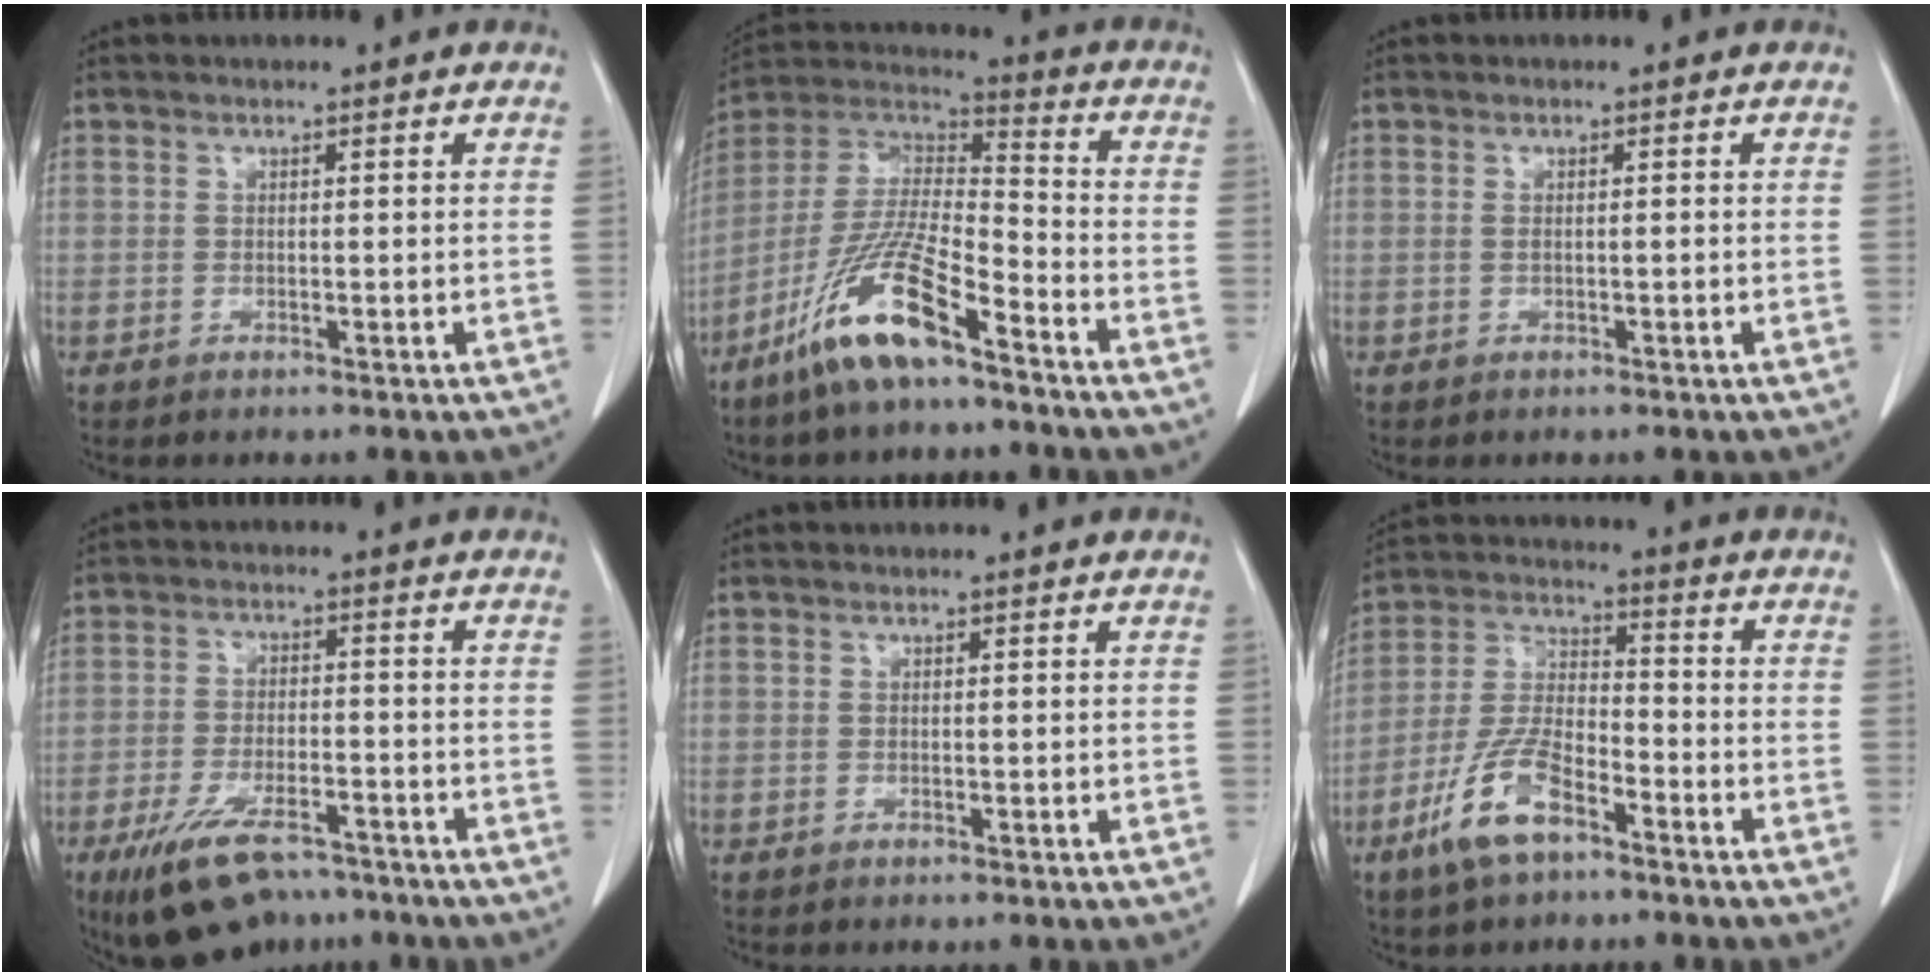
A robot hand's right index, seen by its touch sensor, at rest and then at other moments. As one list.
[{"total": 15.0, "force": [-9.4, 2.3, 11.5], "torque": [-0.240, -0.014, -0.180]}, {"total": 0.6, "force": [-0.1, 0.1, 0.6], "torque": [-0.010, 0.002, 0.003]}, {"total": 11.6, "force": [-8.3, 4.4, 6.8], "torque": [-0.130, -0.006, -0.137]}, {"total": 0.0}, {"total": 10.5, "force": [-6.2, 3.5, 7.7], "torque": [-0.174, 0.000, -0.121]}]